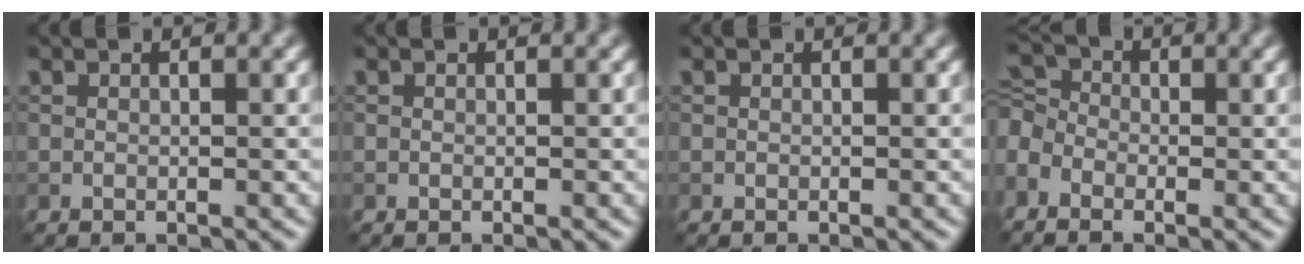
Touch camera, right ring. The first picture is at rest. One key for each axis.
{"total": 0.0}
{"total": 0.0}
{"total": 4.4, "fx": -2.0, "fy": 3.0, "fz": 2.5, "tx": -0.058, "ty": 0.005, "tz": -0.042}